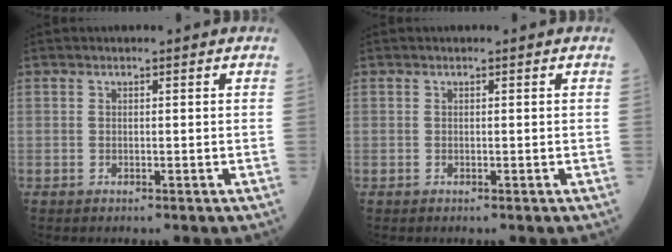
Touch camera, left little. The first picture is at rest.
{"total": 0.0}